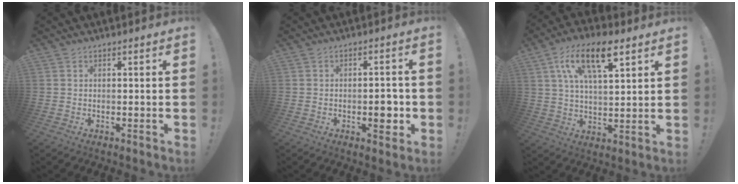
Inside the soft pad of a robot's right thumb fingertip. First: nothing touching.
{"total": 5.4, "force": [-1.3, 2.8, 4.5], "torque": [-0.051, 0.007, -0.021]}
{"total": 15.4, "force": [7.4, 6.4, 11.9], "torque": [-0.202, -0.012, 0.127]}